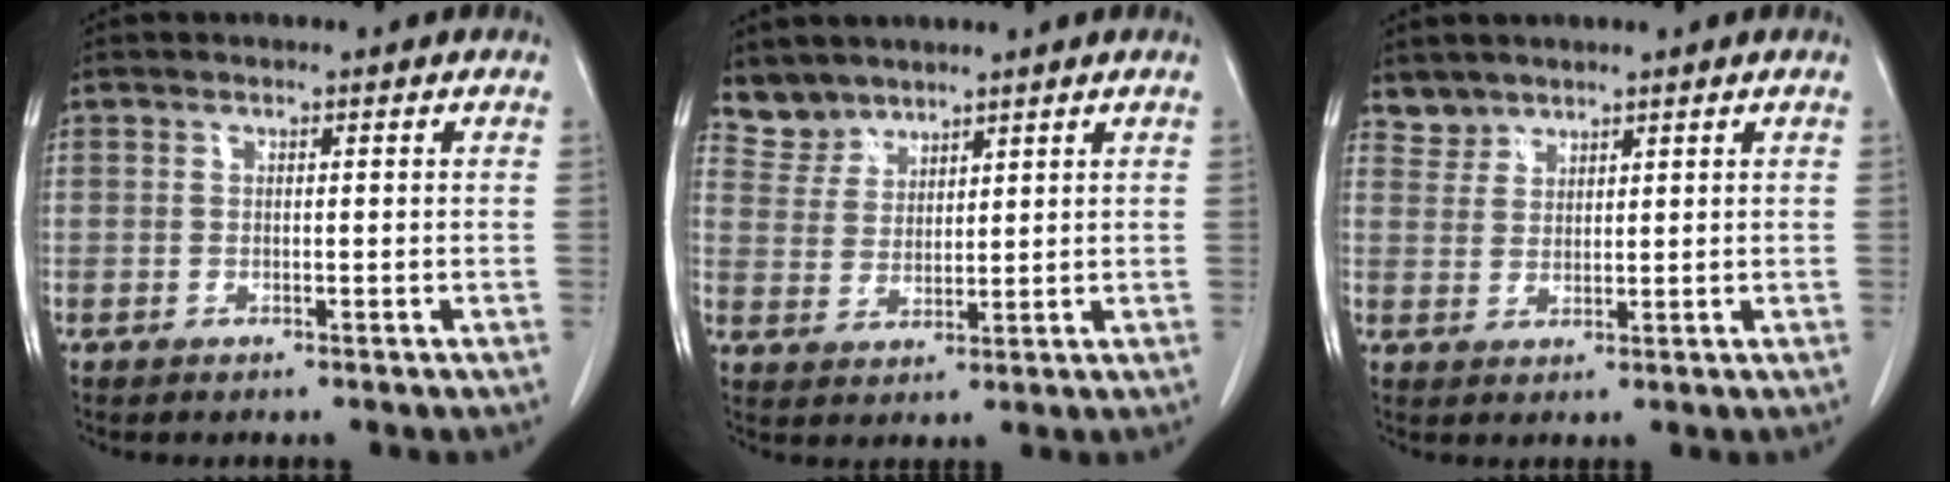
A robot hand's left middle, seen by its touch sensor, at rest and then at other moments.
{"total": 4.3, "force": [3.9, 1.7, -0.4], "torque": [0.008, 0.007, 0.087]}
{"total": 2.6, "force": [2.3, 1.0, -0.5], "torque": [0.014, 0.008, 0.045]}